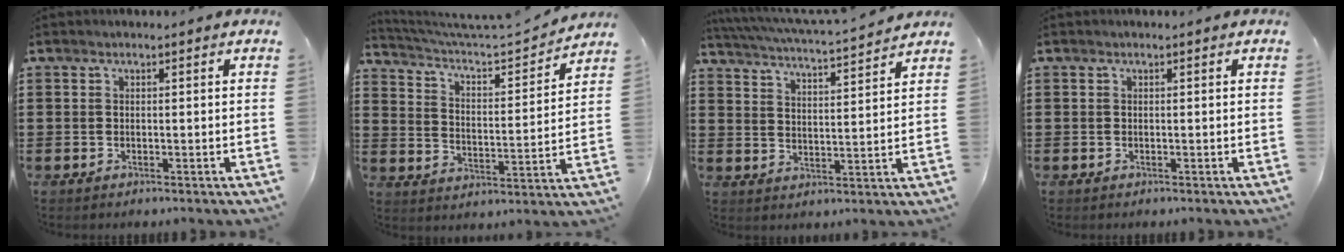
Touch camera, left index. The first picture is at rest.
{"total": 4.7, "force": [4.5, 0.3, 1.5], "torque": [-0.053, -0.041, 0.067]}
{"total": 4.4, "force": [4.1, -0.4, 1.5], "torque": [-0.050, -0.031, 0.064]}
{"total": 0.0}